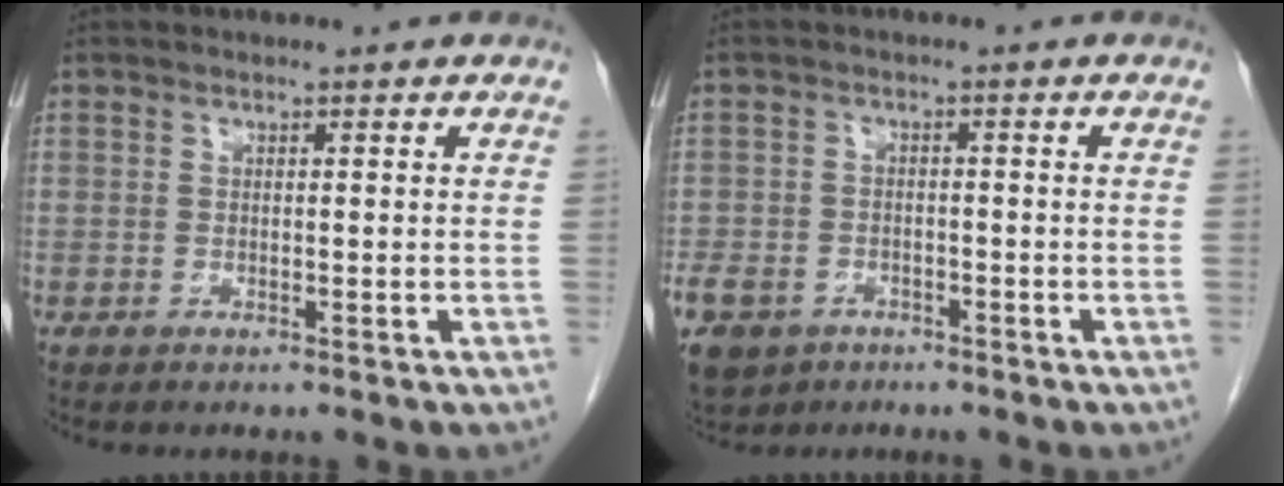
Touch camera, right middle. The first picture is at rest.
{"total": 12.3, "force": [-6.9, 9.1, 4.7], "torque": [-0.146, -0.007, -0.105]}